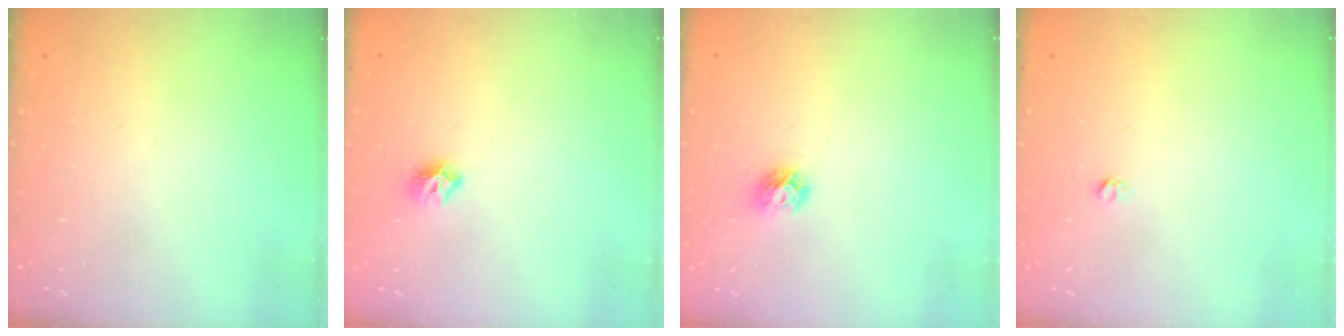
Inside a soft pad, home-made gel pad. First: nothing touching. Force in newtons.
{"total": 5.8, "press": 5.7, "slide": 0.9}
{"total": 5.9, "press": 5.9, "slide": 0.5}
{"total": 3.1, "press": 3.1, "slide": 0.3}